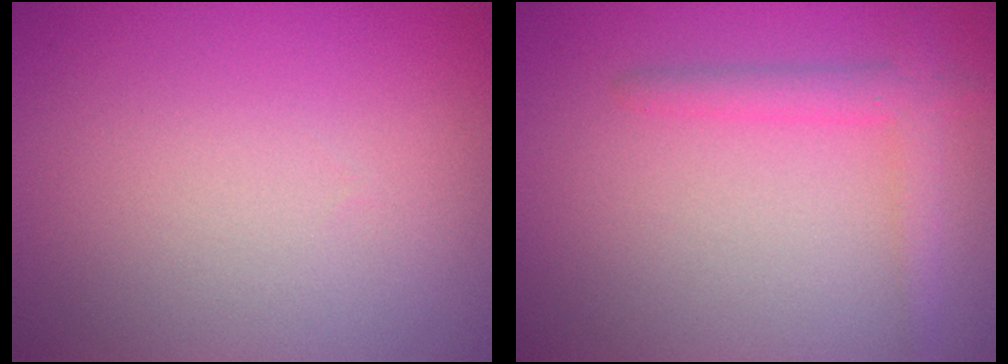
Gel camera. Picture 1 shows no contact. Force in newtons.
{"total": 2.3, "press": 2.3, "slide": 0.1}